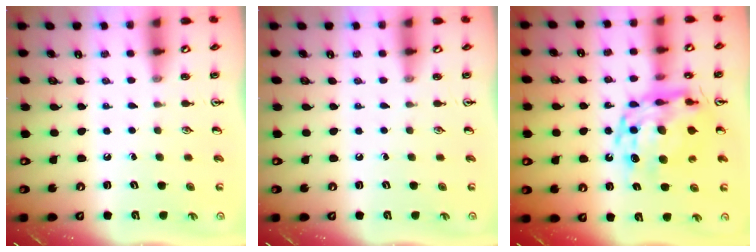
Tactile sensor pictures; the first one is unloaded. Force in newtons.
{"total": 0.0}
{"total": 16.8, "press": 16.7, "slide": 1.5}